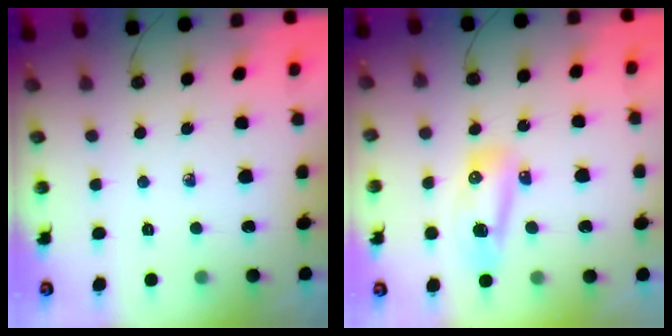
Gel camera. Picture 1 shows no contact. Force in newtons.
{"total": 8.8, "press": 8.5, "slide": 1.9}